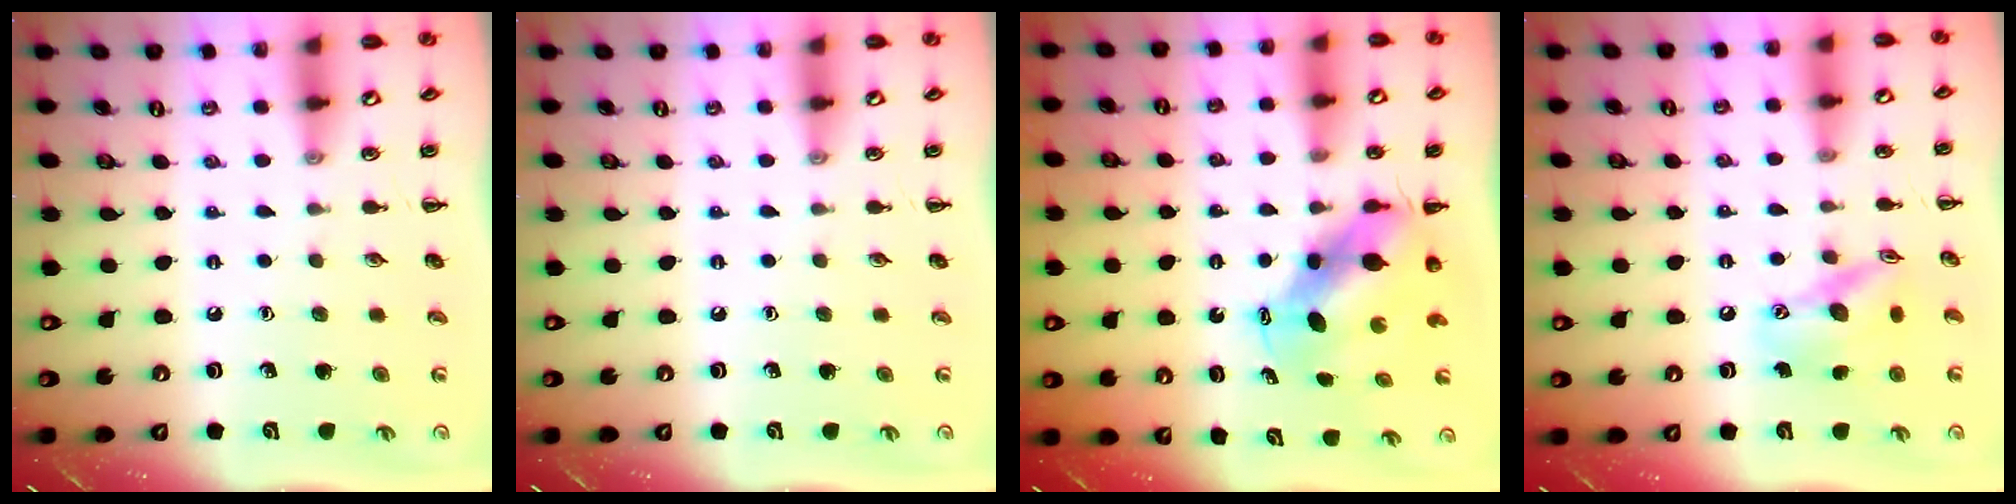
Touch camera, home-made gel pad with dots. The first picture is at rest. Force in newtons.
{"total": 0.0}
{"total": 7.6, "press": 7.4, "slide": 1.7}
{"total": 13.7, "press": 13.5, "slide": 2.2}